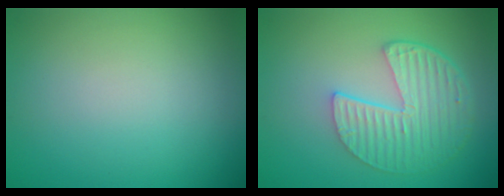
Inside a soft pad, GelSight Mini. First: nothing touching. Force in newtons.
{"total": 5.4, "press": 4.0, "slide": 3.7}